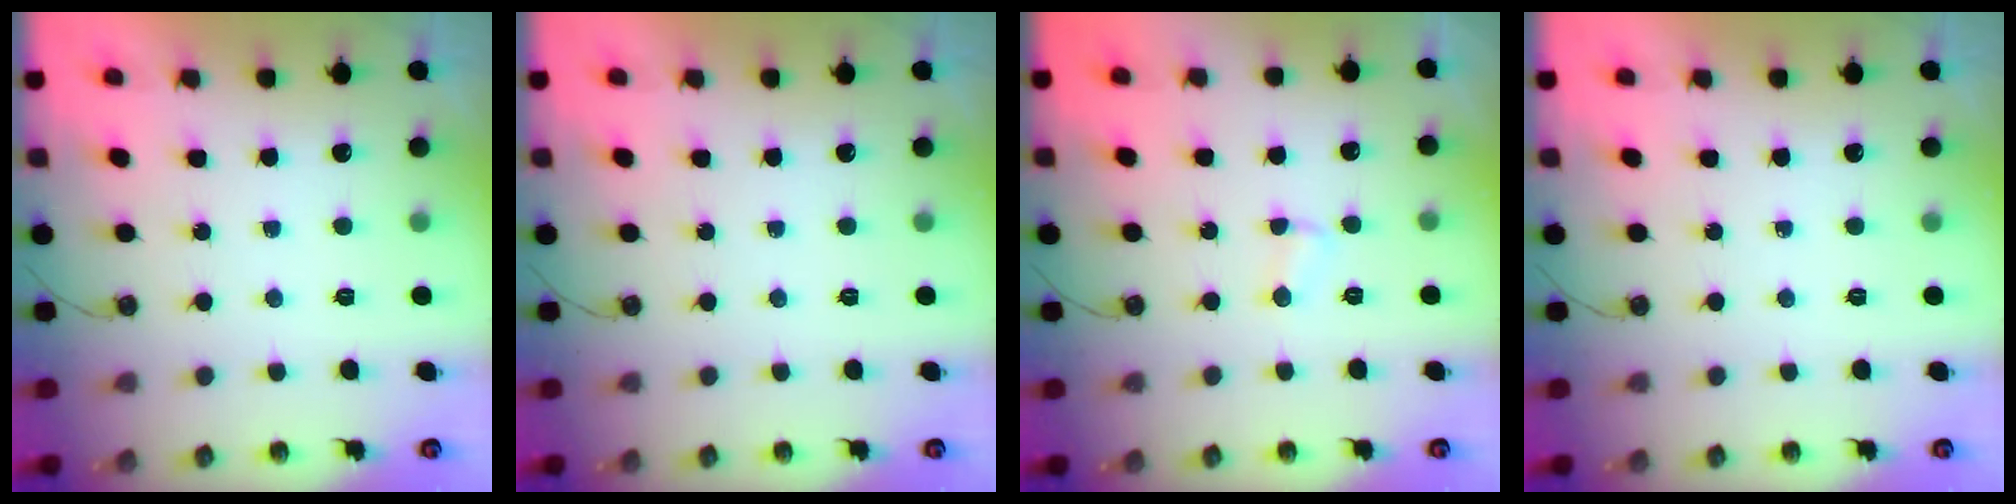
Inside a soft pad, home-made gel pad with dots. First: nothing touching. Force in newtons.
{"total": 0.0}
{"total": 3.6, "press": 3.6, "slide": 0.4}
{"total": 0.0}